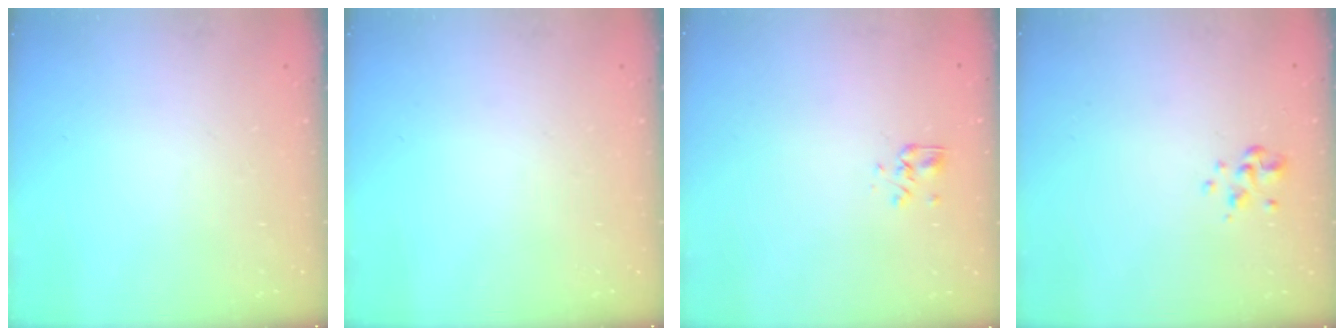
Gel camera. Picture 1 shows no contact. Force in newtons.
{"total": 0.0}
{"total": 2.7, "press": 2.4, "slide": 1.2}
{"total": 2.4, "press": 2.3, "slide": 0.6}